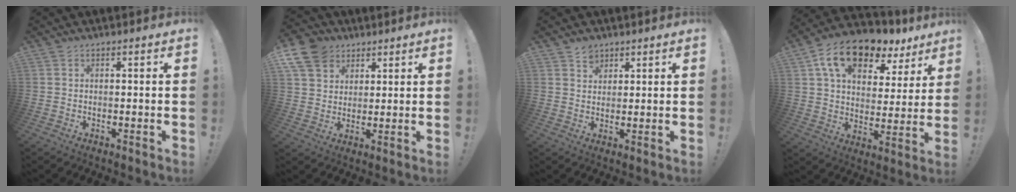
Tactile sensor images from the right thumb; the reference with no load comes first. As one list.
[{"total": 10.7, "force": [5.8, 8.2, 3.8], "torque": [-0.067, -0.029, 0.119]}, {"total": 3.3, "force": [2.5, 2.1, 0.4], "torque": [0.001, -0.016, 0.043]}, {"total": 15.1, "force": [9.3, 8.3, 8.5], "torque": [-0.145, -0.050, 0.167]}]